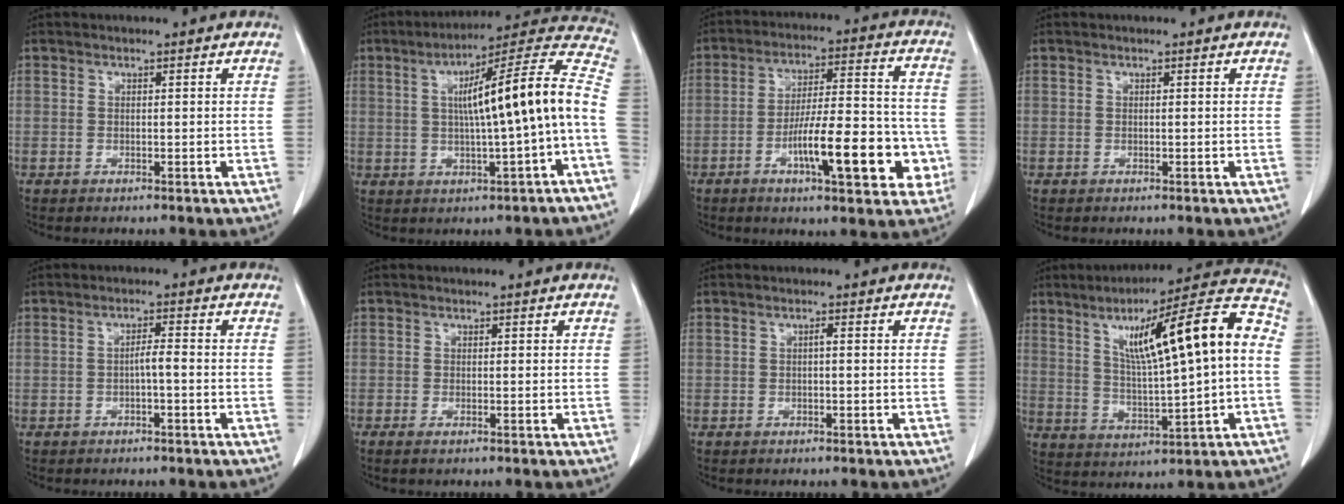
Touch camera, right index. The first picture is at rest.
{"total": 17.2, "force": [-0.4, 0.2, 17.2], "torque": [-0.248, 0.037, -0.007]}
{"total": 15.5, "force": [-5.4, 3.8, 14.0], "torque": [-0.213, 0.021, -0.079]}
{"total": 0.0}
{"total": 3.4, "force": [-0.9, -0.3, 3.2], "torque": [-0.053, 0.006, -0.015]}
{"total": 0.8, "force": [-0.5, 0.1, 0.7], "torque": [-0.012, -0.001, -0.009]}
{"total": 0.5, "force": [0.0, 0.0, 0.5], "torque": [-0.010, 0.001, 0.000]}
{"total": 17.8, "force": [2.9, 1.6, 17.5], "torque": [-0.262, 0.032, 0.046]}